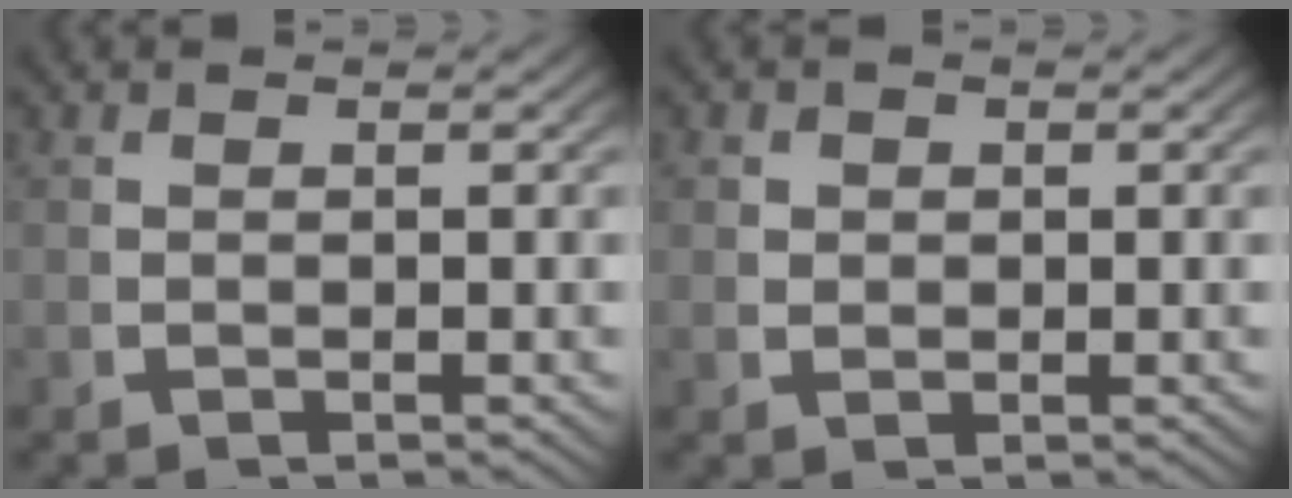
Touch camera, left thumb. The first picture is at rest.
{"total": 1.6, "force": [0.5, 1.3, 0.7], "torque": [-0.017, -0.009, 0.015]}